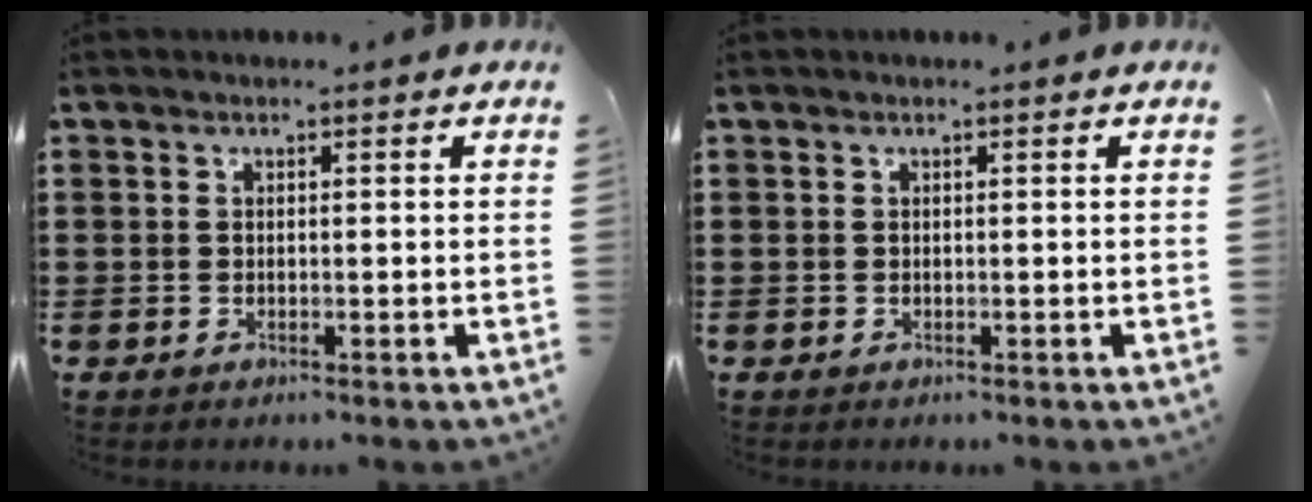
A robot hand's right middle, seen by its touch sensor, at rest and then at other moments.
{"total": 0.0}